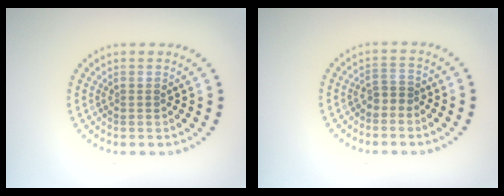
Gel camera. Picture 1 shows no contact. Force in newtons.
{"total": 1.3, "press": 1.1, "slide": 0.7}